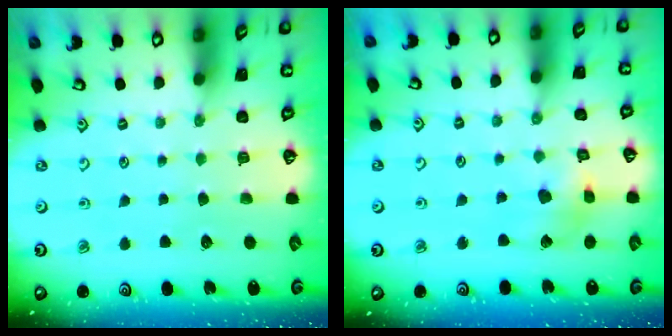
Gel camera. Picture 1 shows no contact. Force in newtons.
{"total": 8.3, "press": 8.2, "slide": 1.0}